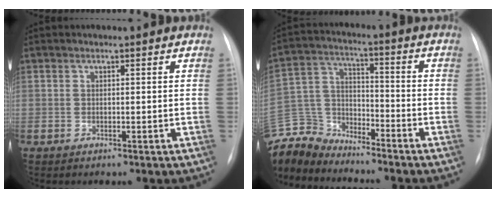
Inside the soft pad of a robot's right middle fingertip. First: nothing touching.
{"total": 11.2, "force": [-10.9, 2.7, 0.5], "torque": [-0.019, 0.019, -0.217]}